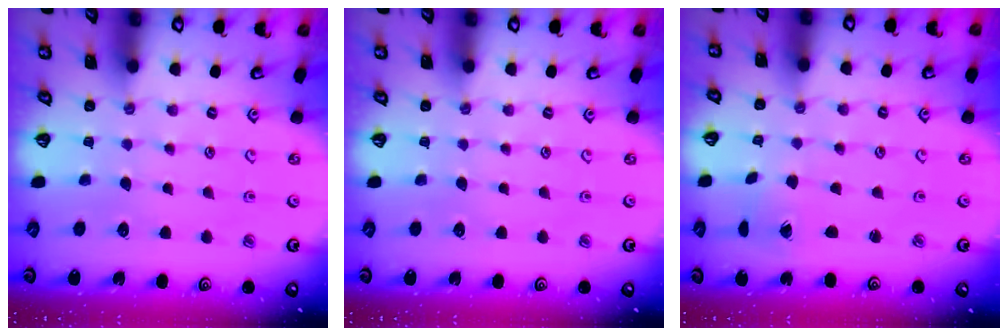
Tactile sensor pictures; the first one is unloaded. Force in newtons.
{"total": 0.0}
{"total": 1.7, "press": 1.7, "slide": 0.1}